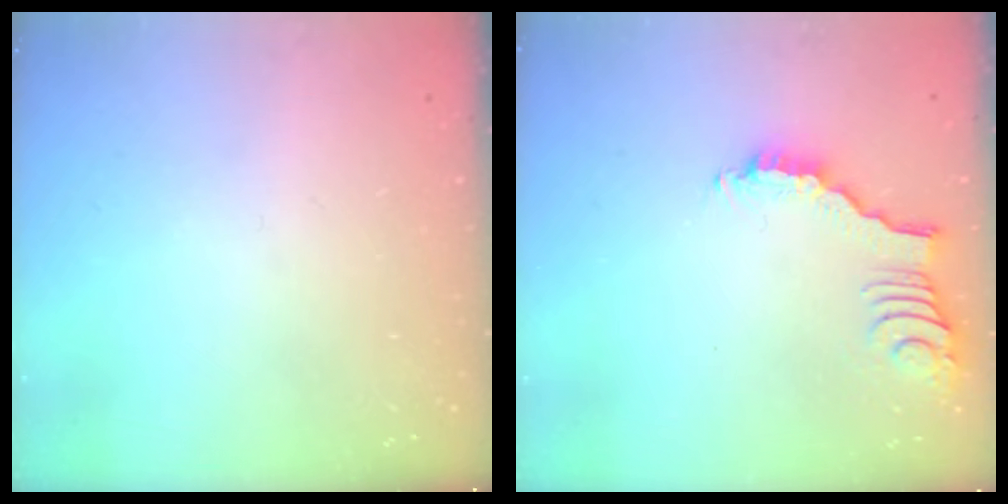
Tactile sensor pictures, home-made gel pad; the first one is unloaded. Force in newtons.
{"total": 3.0, "press": 3.0, "slide": 0.4}